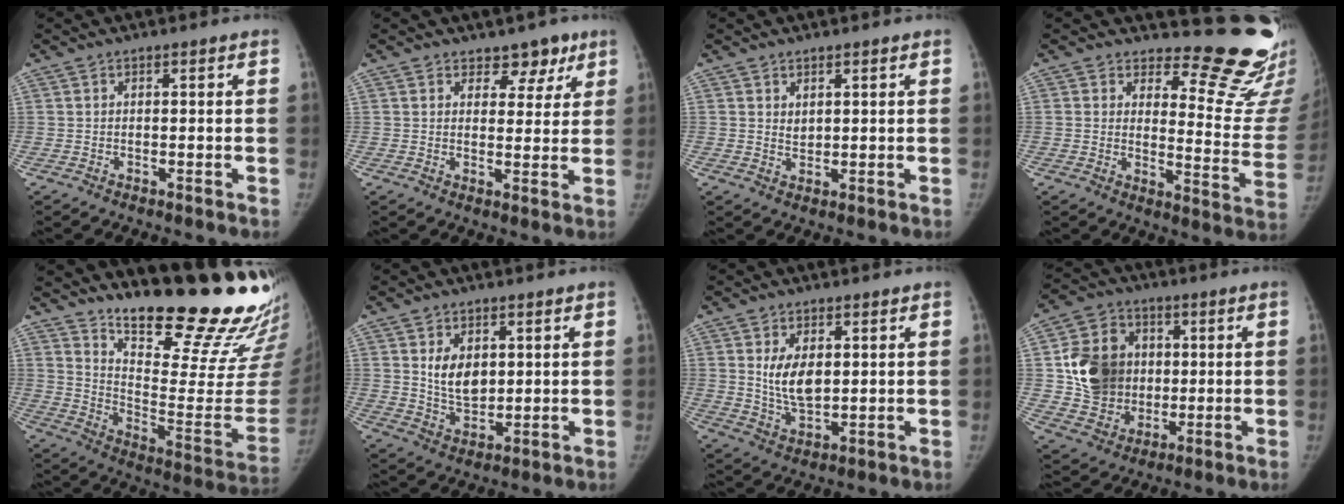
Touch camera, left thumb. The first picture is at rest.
{"total": 5.3, "force": [3.6, 3.4, 1.7], "torque": [0.017, -0.018, 0.049]}
{"total": 1.9, "force": [1.1, 1.2, 0.9], "torque": [-0.008, -0.010, 0.023]}
{"total": 17.4, "force": [15.8, 5.0, 5.4], "torque": [-0.013, -0.180, 0.172]}
{"total": 26.6, "force": [21.6, 5.1, 14.8], "torque": [-0.185, -0.178, 0.304]}
{"total": 7.4, "force": [2.0, 5.1, 5.0], "torque": [-0.059, -0.018, 0.045]}
{"total": 7.8, "force": [1.6, 4.6, 6.0], "torque": [-0.090, -0.016, 0.040]}
{"total": 15.2, "force": [1.5, 12.9, 8.0], "torque": [-0.112, 0.001, 0.035]}